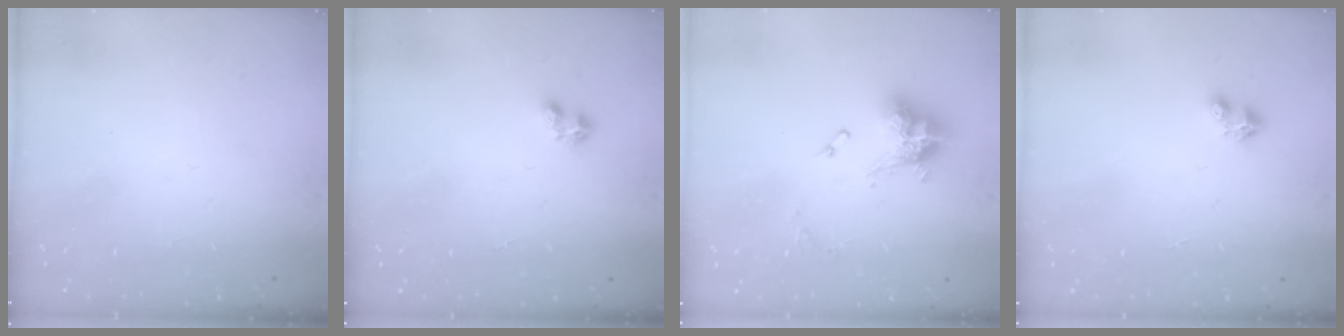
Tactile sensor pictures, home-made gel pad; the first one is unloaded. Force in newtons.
{"total": 3.1, "press": 3.1, "slide": 0.6}
{"total": 11.4, "press": 11.4, "slide": 0.9}
{"total": 3.0, "press": 2.9, "slide": 0.3}